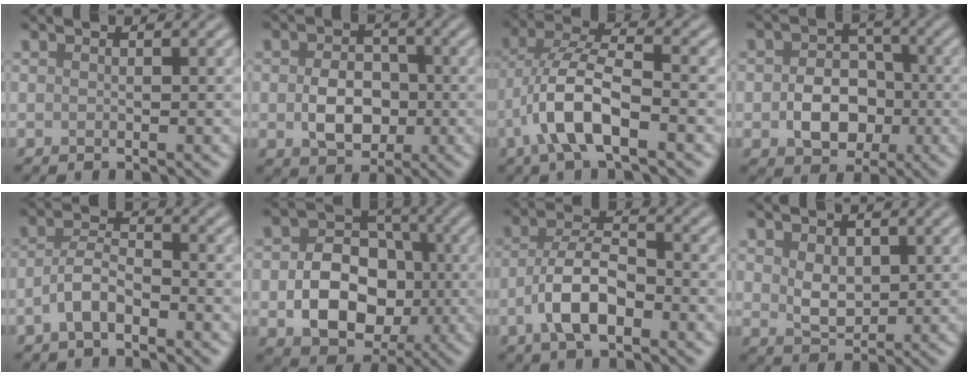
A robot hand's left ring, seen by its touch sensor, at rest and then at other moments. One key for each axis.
{"total": 4.7, "fx": -0.5, "fy": 3.5, "fz": 3.2, "tx": -0.054, "ty": 0.000, "tz": -0.010}
{"total": 7.0, "fx": -2.6, "fy": 2.5, "fz": 5.9, "tx": -0.120, "ty": 0.012, "tz": -0.056}
{"total": 5.1, "fx": -1.0, "fy": 3.9, "fz": 3.1, "tx": -0.045, "ty": 0.000, "tz": -0.016}
{"total": 3.1, "fx": -1.6, "fy": 1.4, "fz": 2.3, "tx": -0.045, "ty": 0.011, "tz": -0.039}
{"total": 8.1, "fx": -1.3, "fy": 6.1, "fz": 5.1, "tx": -0.083, "ty": -0.003, "tz": -0.018}
{"total": 5.7, "fx": -2.2, "fy": 2.6, "fz": 4.5, "tx": -0.081, "ty": 0.010, "tz": -0.047}
{"total": 2.8, "fx": 0.7, "fy": 1.9, "fz": 1.8, "tx": -0.036, "ty": -0.001, "tz": 0.017}